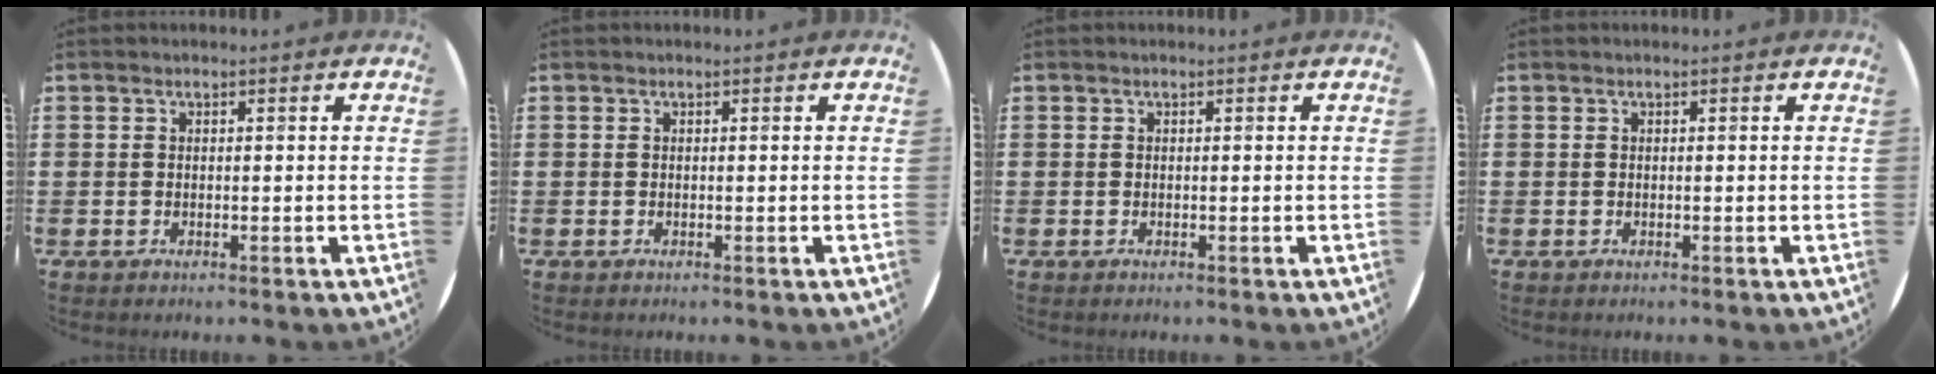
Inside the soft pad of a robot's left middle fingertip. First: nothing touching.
{"total": 0.0}
{"total": 0.0}
{"total": 0.0}